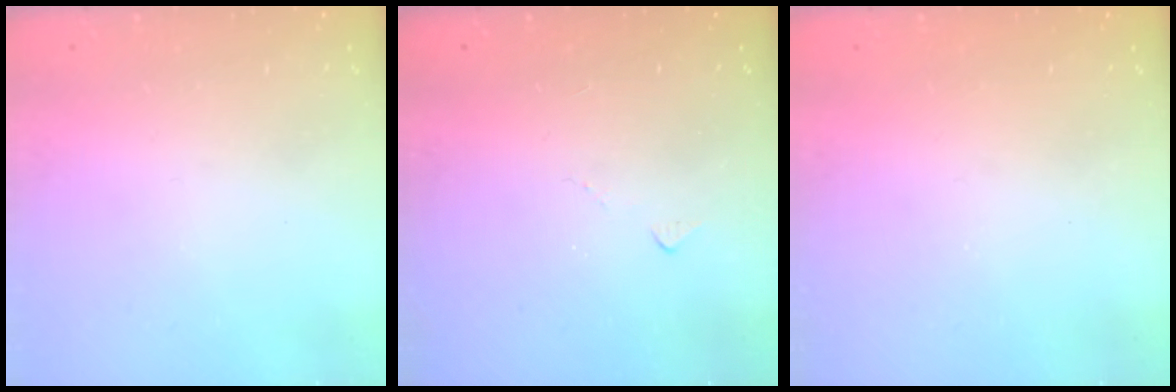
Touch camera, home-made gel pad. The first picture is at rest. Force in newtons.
{"total": 5.0, "press": 5.0, "slide": 0.7}
{"total": 1.0, "press": 1.0, "slide": 0.1}